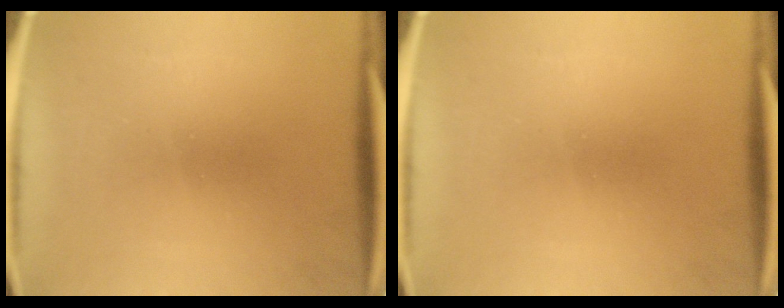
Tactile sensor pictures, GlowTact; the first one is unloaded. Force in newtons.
{"total": 0.0}